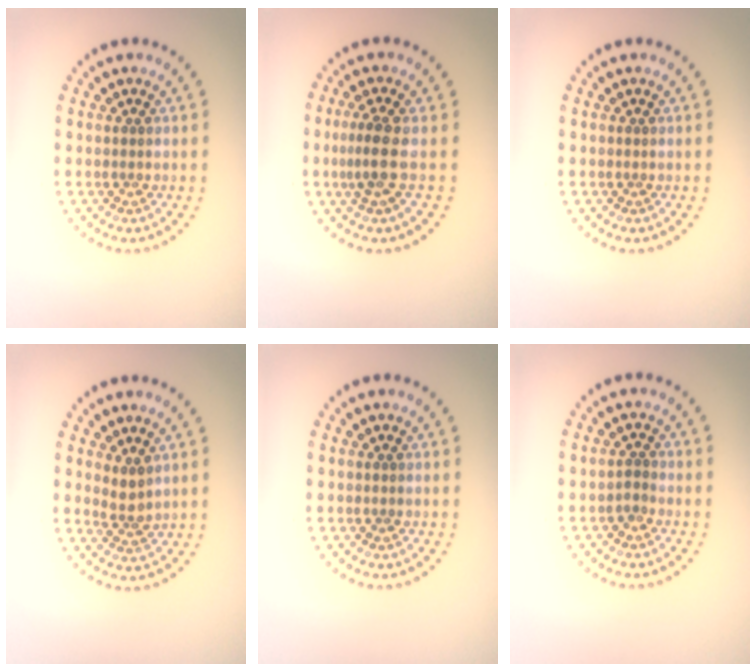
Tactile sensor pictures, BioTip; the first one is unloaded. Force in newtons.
{"total": 2.6, "press": 2.2, "slide": 1.5}
{"total": 0.0}
{"total": 1.9, "press": 1.4, "slide": 1.3}
{"total": 0.0}
{"total": 0.6, "press": 0.2, "slide": 0.6}